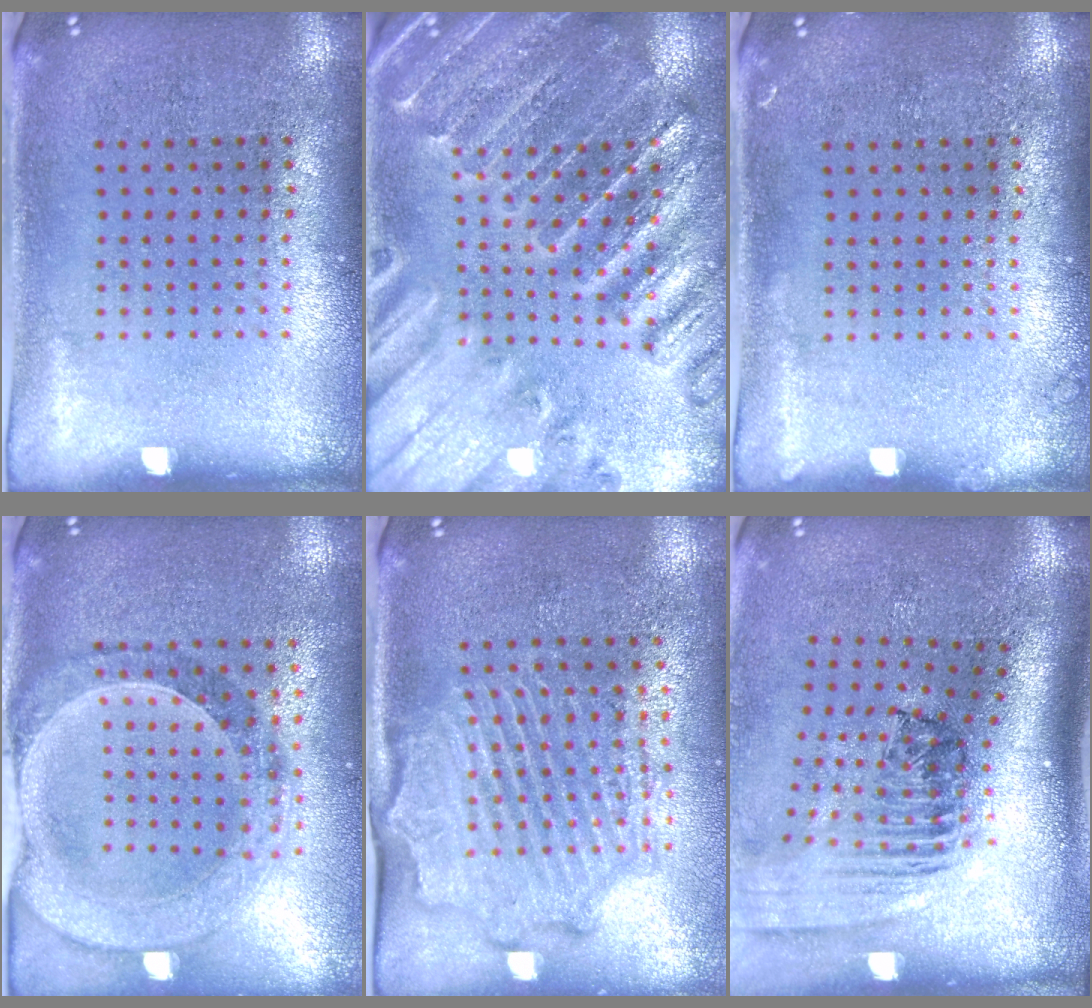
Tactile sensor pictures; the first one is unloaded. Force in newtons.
{"total": 2.8, "press": 2.8, "slide": 0.4}
{"total": 0.5, "press": 0.5, "slide": 0.1}
{"total": 1.5, "press": 1.4, "slide": 0.3}
{"total": 2.1, "press": 2.1, "slide": 0.4}
{"total": 2.5, "press": 1.7, "slide": 1.8}